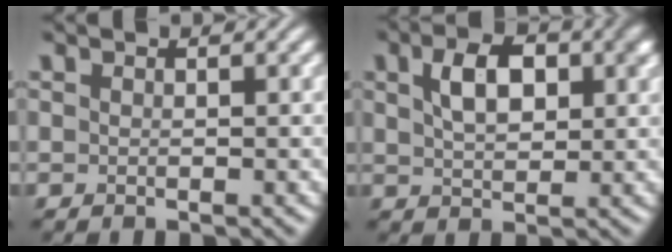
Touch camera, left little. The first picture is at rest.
{"total": 5.2, "force": [1.6, 2.9, 3.9], "torque": [-0.071, 0.008, 0.027]}